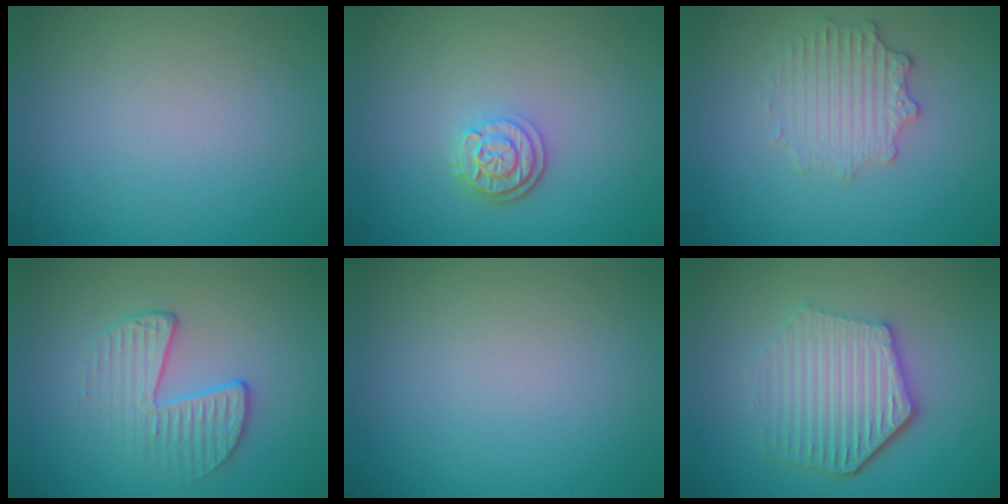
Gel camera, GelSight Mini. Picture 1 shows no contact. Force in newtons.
{"total": 2.5, "press": 2.1, "slide": 1.4}
{"total": 2.8, "press": 2.5, "slide": 1.4}
{"total": 2.8, "press": 2.0, "slide": 1.9}
{"total": 0.0}
{"total": 5.7, "press": 4.4, "slide": 3.6}